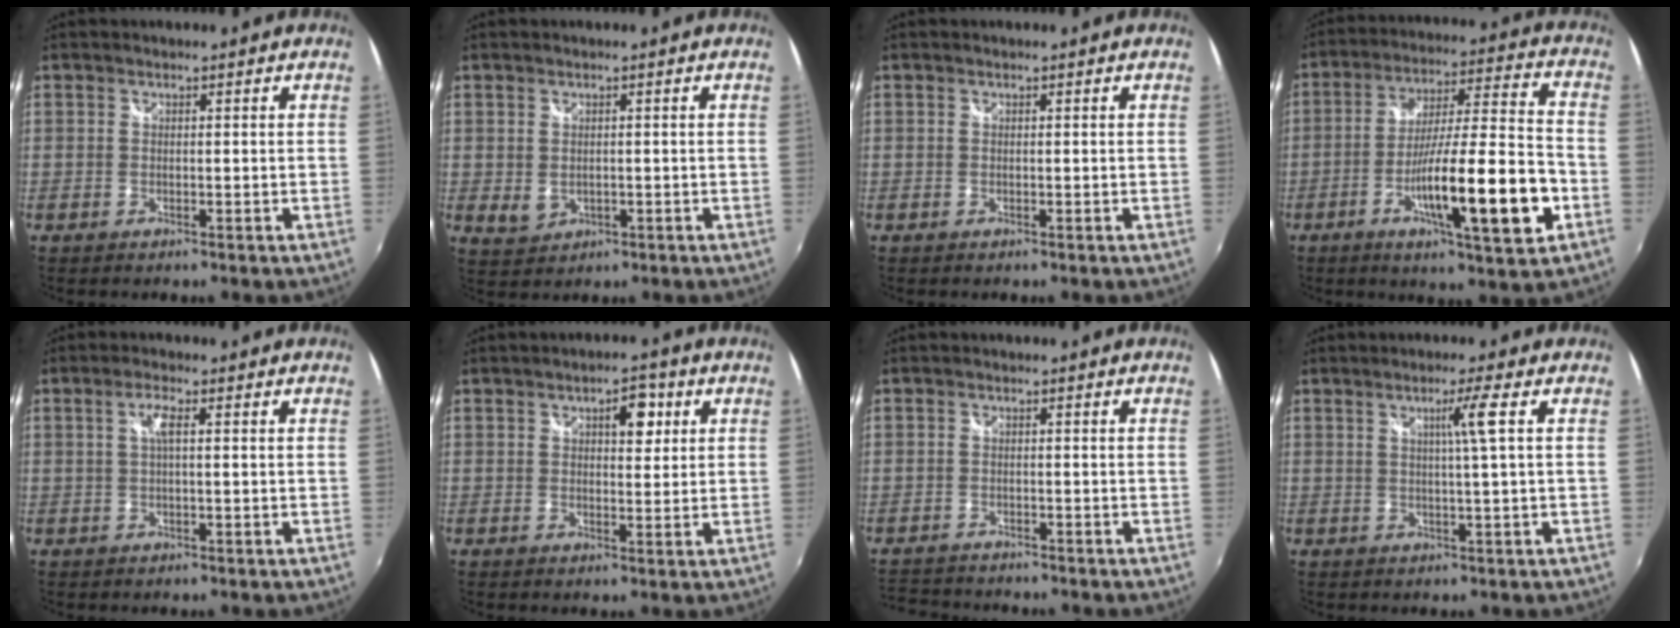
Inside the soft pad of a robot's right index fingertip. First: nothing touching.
{"total": 3.5, "force": [0.0, 2.6, 2.3], "torque": [-0.044, -0.003, 0.008]}
{"total": 0.0}
{"total": 18.8, "force": [-6.5, 1.9, 17.6], "torque": [-0.294, -0.017, -0.106]}
{"total": 2.6, "force": [0.4, 0.3, 2.5], "torque": [-0.050, 0.004, 0.005]}
{"total": 4.7, "force": [1.7, 2.4, 3.7], "torque": [-0.047, 0.013, 0.025]}
{"total": 5.7, "force": [-5.2, 2.0, 0.9], "torque": [-0.041, 0.001, -0.092]}
{"total": 3.8, "force": [0.9, -1.2, 3.5], "torque": [-0.064, -0.003, 0.016]}